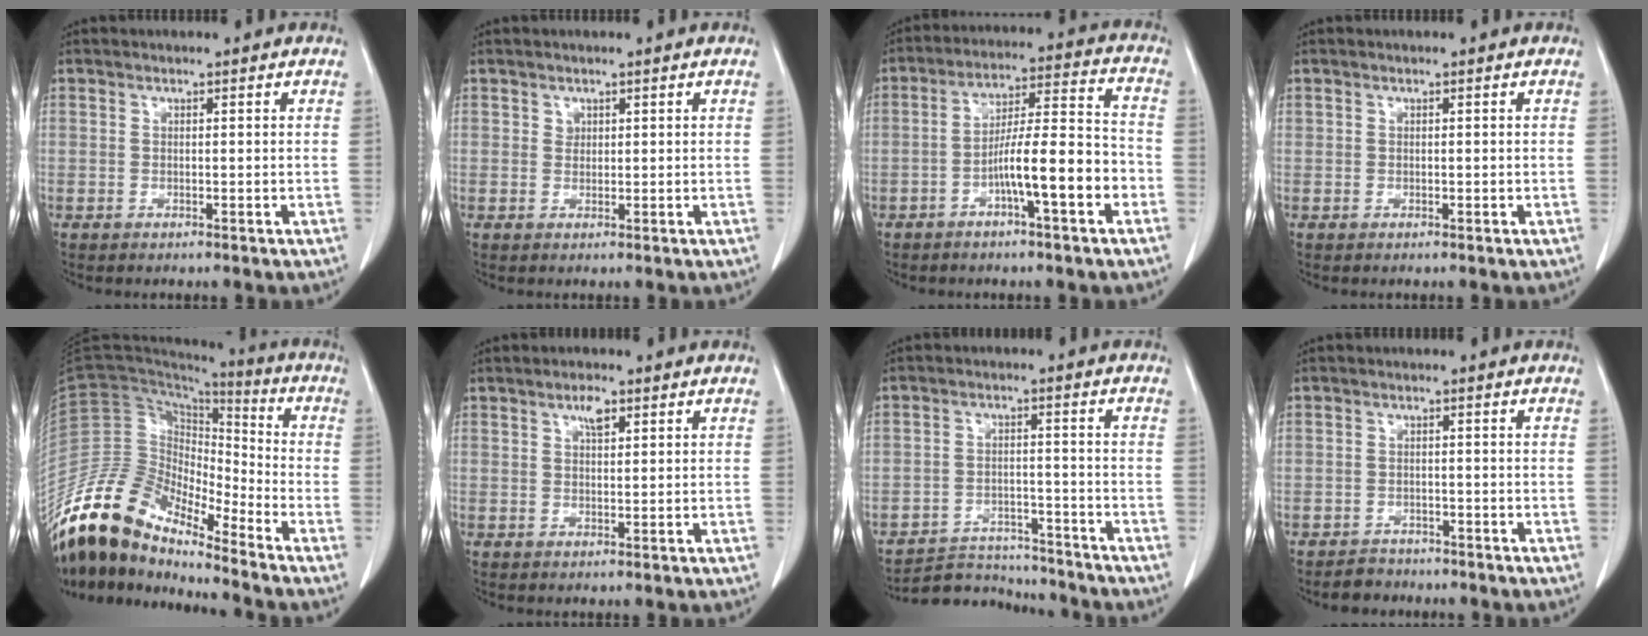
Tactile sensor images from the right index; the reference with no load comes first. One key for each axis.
{"total": 0.7, "fx": 0.4, "fy": 0.6, "fz": 0.0, "tx": 0.009, "ty": -0.001, "tz": 0.004}
{"total": 11.1, "fx": -4.4, "fy": 1.0, "fz": 10.2, "tx": -0.173, "ty": 0.020, "tz": -0.073}
{"total": 0.0}
{"total": 13.9, "fx": -12.0, "fy": 4.1, "fz": 5.7, "tx": -0.109, "ty": 0.048, "tz": -0.228}
{"total": 2.4, "fx": 1.3, "fy": 0.8, "fz": 1.8, "tx": -0.038, "ty": 0.001, "tz": 0.023}
{"total": 9.1, "fx": -9.0, "fy": 1.6, "fz": -0.1, "tx": 0.007, "ty": 0.013, "tz": -0.140}
{"total": 2.4, "fx": -2.0, "fy": 1.2, "fz": -0.4, "tx": -0.004, "ty": 0.003, "tz": -0.031}